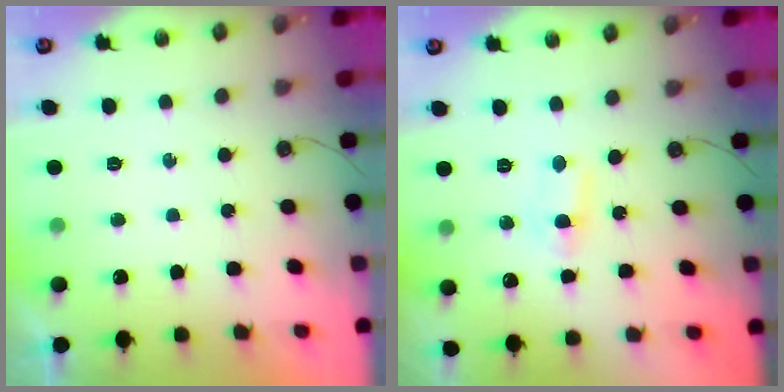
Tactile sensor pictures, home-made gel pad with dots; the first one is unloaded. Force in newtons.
{"total": 2.0, "press": 1.9, "slide": 0.7}